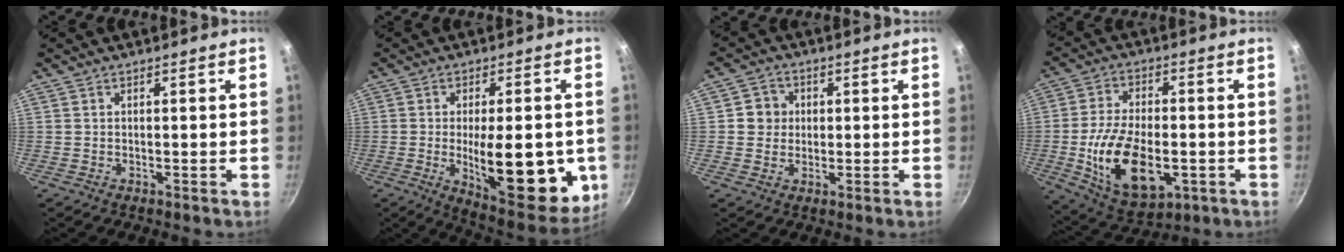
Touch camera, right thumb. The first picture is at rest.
{"total": 21.7, "force": [-3.6, 8.6, 19.6], "torque": [-0.231, -0.013, -0.039]}
{"total": 4.6, "force": [0.5, 4.4, 1.3], "torque": [0.012, 0.004, 0.000]}
{"total": 17.3, "force": [-3.7, 9.5, 14.0], "torque": [-0.242, 0.005, -0.052]}